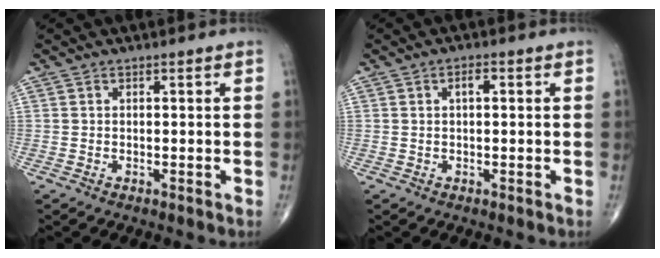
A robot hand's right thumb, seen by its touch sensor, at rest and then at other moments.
{"total": 1.8, "force": [0.4, 0.8, 1.6], "torque": [-0.025, 0.005, 0.005]}